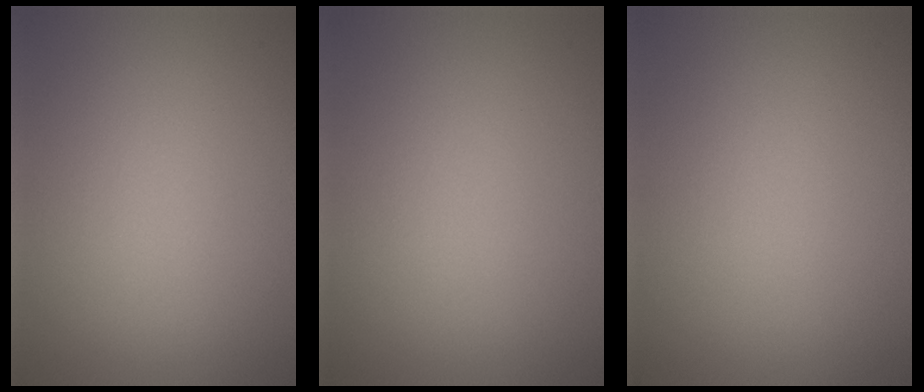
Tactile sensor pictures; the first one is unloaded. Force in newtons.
{"total": 0.0}
{"total": 0.0}